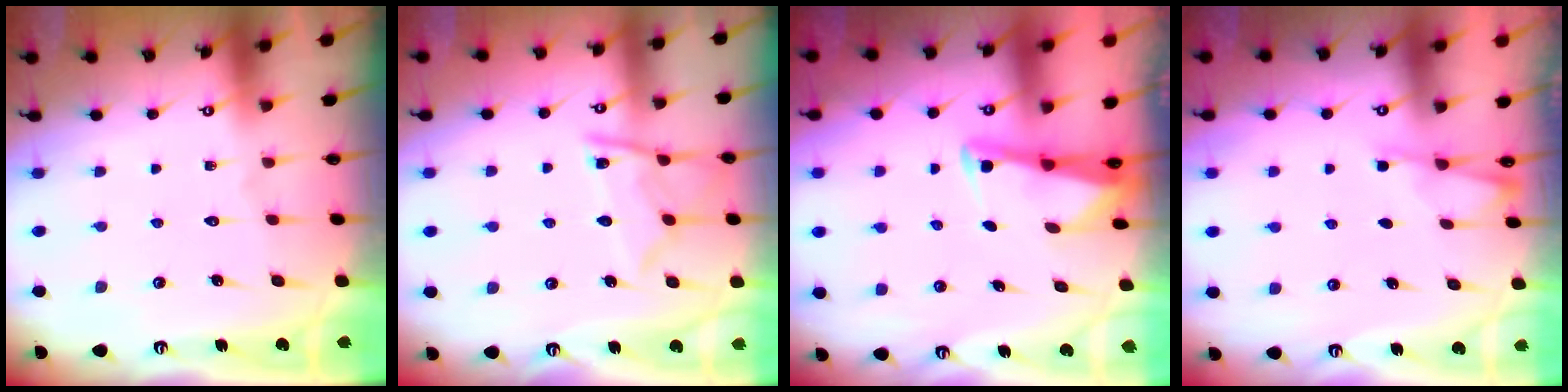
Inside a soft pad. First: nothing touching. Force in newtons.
{"total": 11.3, "press": 11.2, "slide": 1.1}
{"total": 2.8, "press": 2.8, "slide": 0.2}
{"total": 2.4, "press": 2.3, "slide": 0.5}